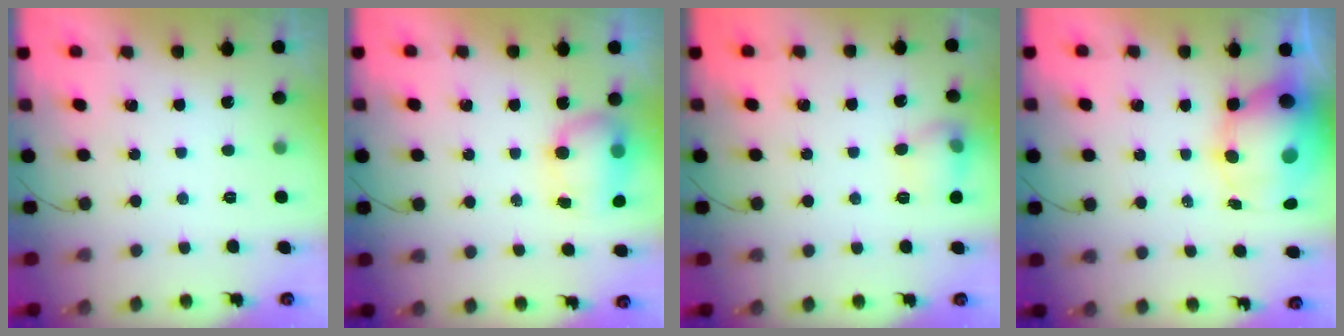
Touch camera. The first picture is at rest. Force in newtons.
{"total": 7.2, "press": 7.1, "slide": 1.3}
{"total": 9.3, "press": 9.3, "slide": 0.8}
{"total": 11.1, "press": 10.8, "slide": 2.6}